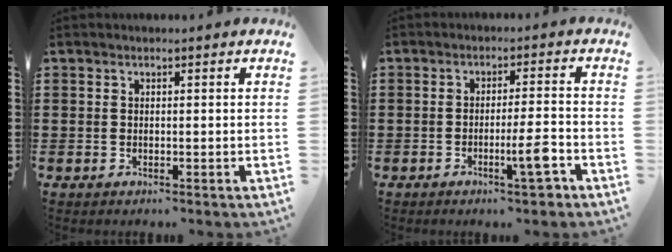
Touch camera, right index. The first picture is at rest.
{"total": 5.9, "force": [-2.5, 0.8, 5.3], "torque": [-0.084, -0.001, -0.042]}